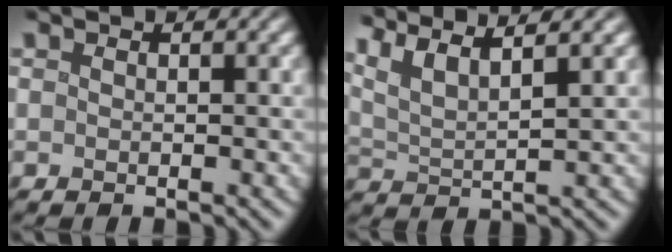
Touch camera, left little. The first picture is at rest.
{"total": 6.5, "force": [4.6, 1.8, 4.2], "torque": [-0.088, 0.023, 0.077]}